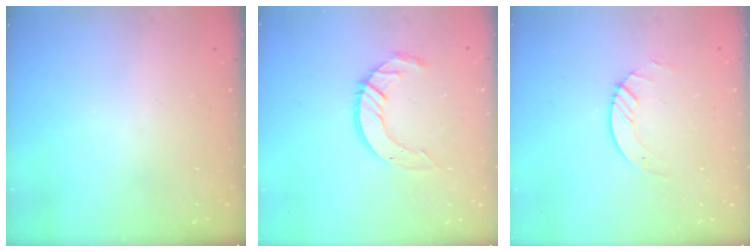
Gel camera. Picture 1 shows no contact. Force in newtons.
{"total": 9.8, "press": 9.8, "slide": 0.9}
{"total": 3.6, "press": 3.6, "slide": 0.4}